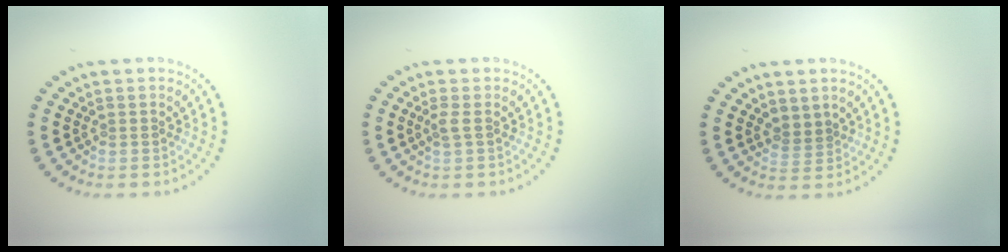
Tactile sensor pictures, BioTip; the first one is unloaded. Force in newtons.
{"total": 0.9, "press": 0.6, "slide": 0.7}
{"total": 1.6, "press": 1.2, "slide": 1.0}